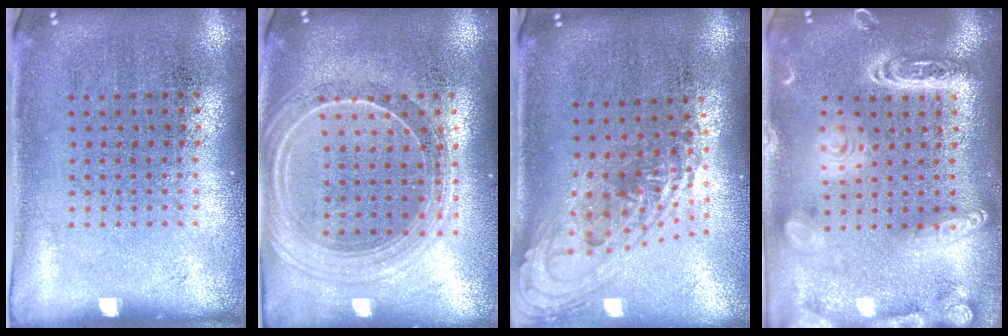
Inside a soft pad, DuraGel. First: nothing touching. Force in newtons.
{"total": 2.2, "press": 2.0, "slide": 1.1}
{"total": 1.5, "press": 1.2, "slide": 0.9}
{"total": 3.1, "press": 3.1, "slide": 0.2}